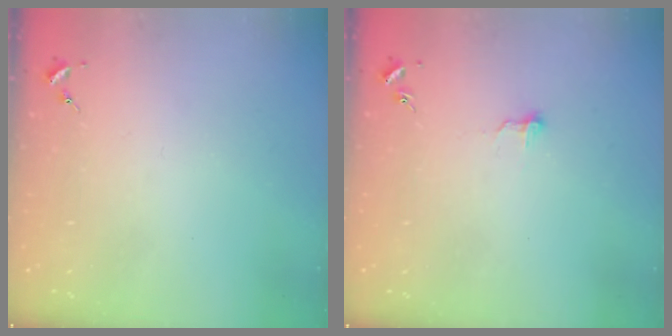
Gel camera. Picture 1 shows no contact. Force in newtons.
{"total": 5.6, "press": 5.5, "slide": 0.6}